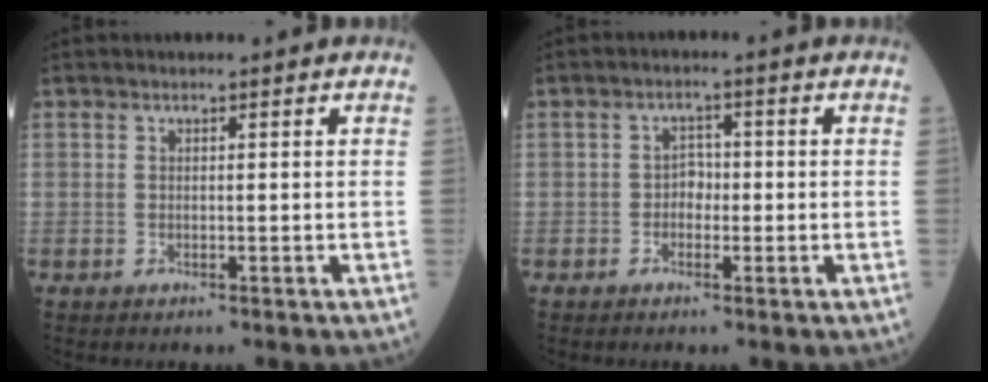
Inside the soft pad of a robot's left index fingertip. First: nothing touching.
{"total": 2.1, "force": [-0.5, 1.5, 1.4], "torque": [-0.015, 0.008, -0.012]}